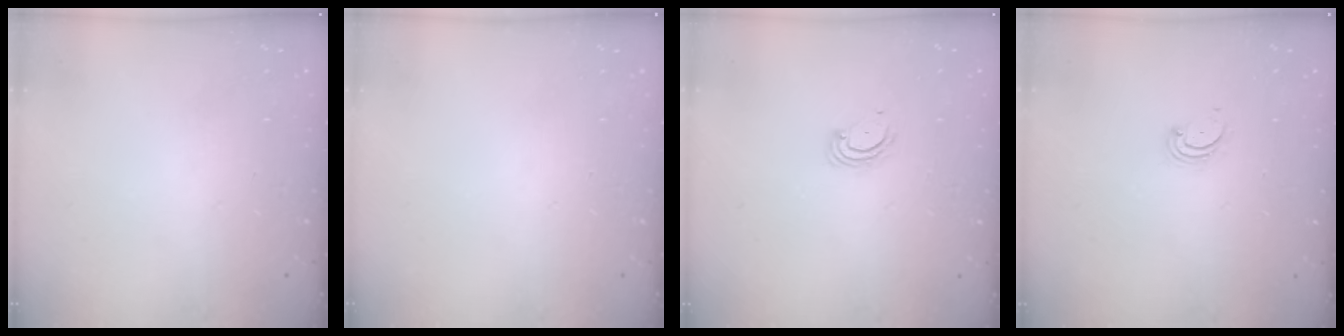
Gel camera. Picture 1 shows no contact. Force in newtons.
{"total": 0.0}
{"total": 2.3, "press": 2.3, "slide": 0.2}
{"total": 2.6, "press": 2.5, "slide": 0.3}